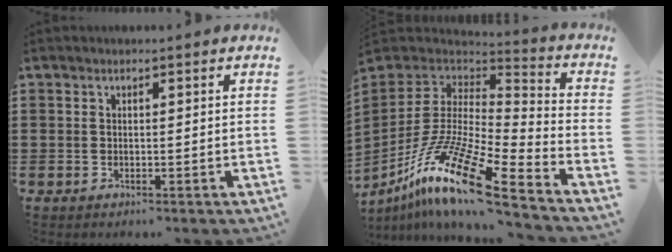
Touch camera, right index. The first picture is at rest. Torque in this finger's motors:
{"motor_torque": [1.13, -1.00, 1.00, 0.21]}